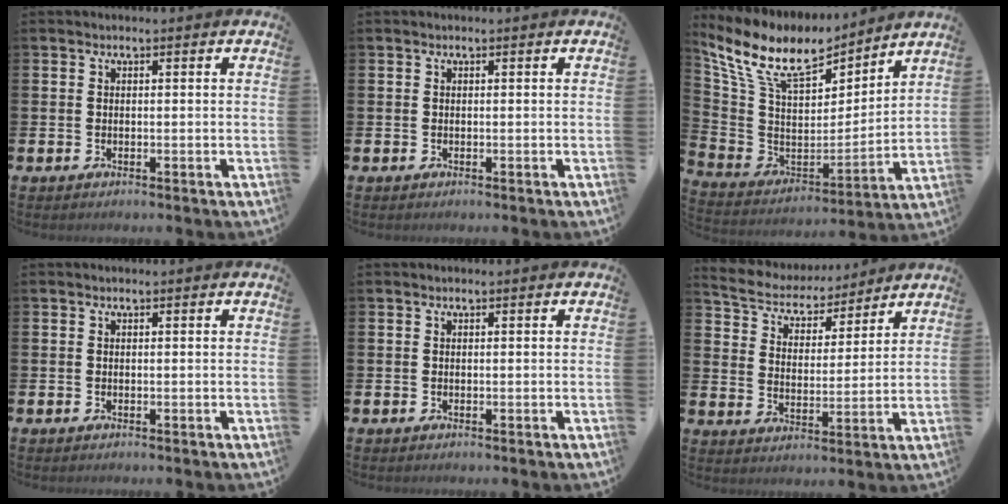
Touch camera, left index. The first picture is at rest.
{"total": 0.0}
{"total": 11.9, "force": [9.8, 4.5, 4.9], "torque": [-0.150, -0.058, 0.179]}
{"total": 0.0}
{"total": 0.0}
{"total": 5.5, "force": [5.2, 1.8, 0.3], "torque": [-0.043, -0.041, 0.089]}